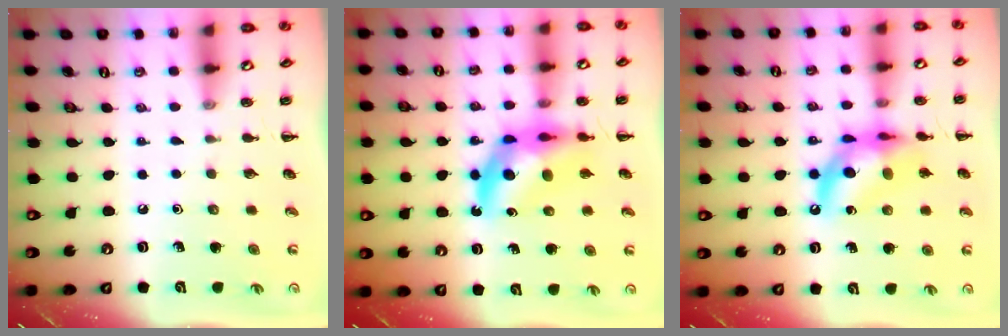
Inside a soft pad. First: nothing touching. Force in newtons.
{"total": 11.3, "press": 10.7, "slide": 3.6}
{"total": 13.4, "press": 13.0, "slide": 3.6}